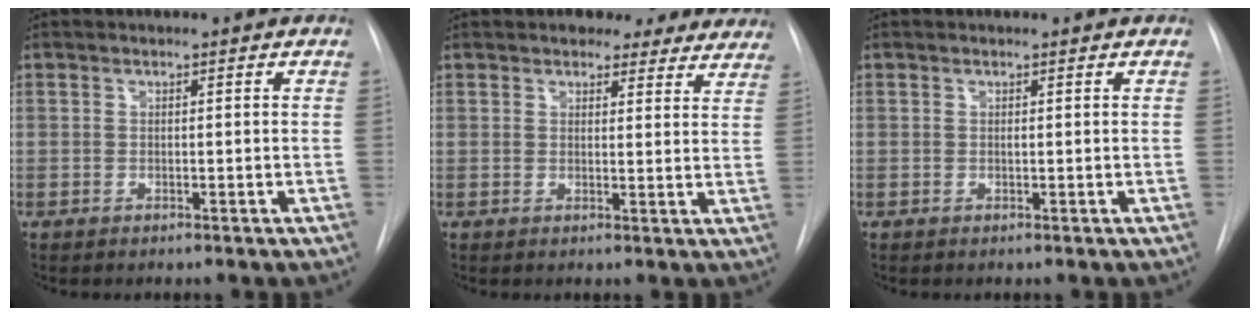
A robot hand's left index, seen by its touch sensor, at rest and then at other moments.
{"total": 10.0, "force": [8.6, 4.1, 3.0], "torque": [-0.001, -0.007, 0.084]}
{"total": 0.7, "force": [-0.7, 0.0, 0.1], "torque": [-0.005, -0.007, -0.011]}